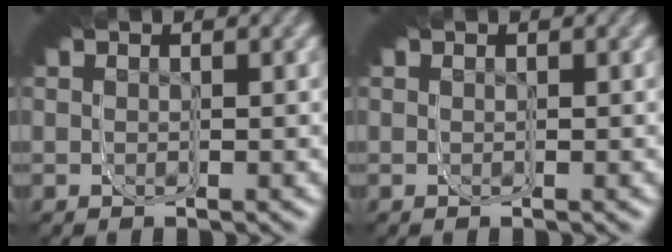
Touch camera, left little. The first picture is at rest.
{"total": 0.0}